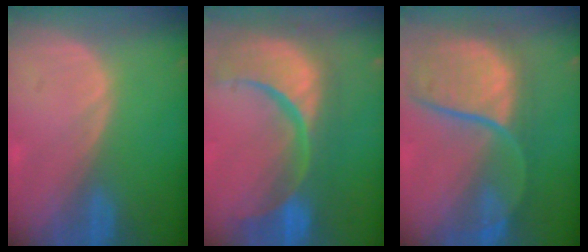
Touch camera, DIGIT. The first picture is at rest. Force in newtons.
{"total": 15.3, "press": 12.1, "slide": 9.4}
{"total": 11.7, "press": 9.8, "slide": 6.4}